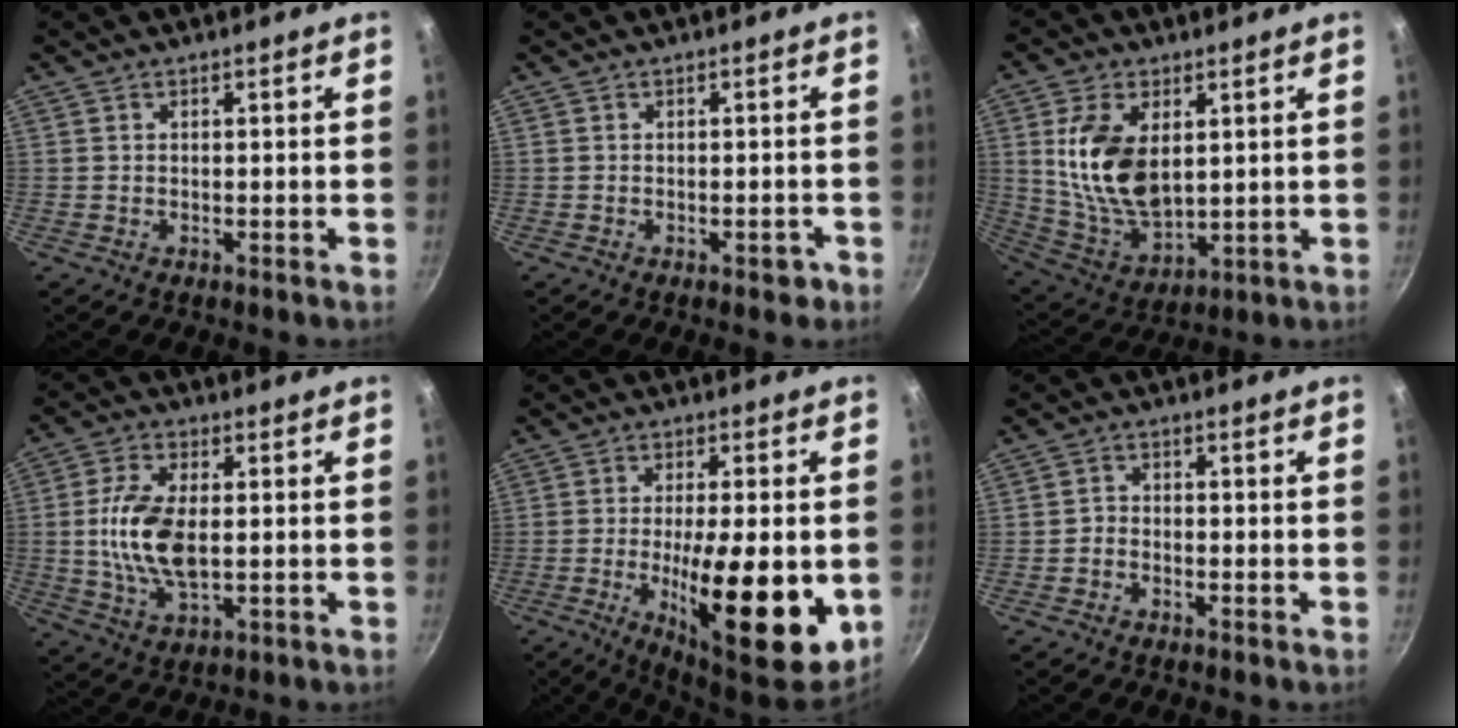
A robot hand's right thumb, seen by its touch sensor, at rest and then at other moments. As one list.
[{"total": 2.2, "force": [-1.2, 1.1, 1.5], "torque": [-0.009, 0.013, -0.009]}, {"total": 15.1, "force": [3.2, 8.8, 11.9], "torque": [-0.214, -0.027, 0.076]}, {"total": 11.4, "force": [0.2, 6.0, 9.7], "torque": [-0.195, 0.001, 0.004]}, {"total": 19.0, "force": [-3.9, 5.6, 17.7], "torque": [-0.253, -0.001, -0.053]}, {"total": 1.8, "force": [-1.3, 1.1, 0.7], "torque": [-0.010, 0.013, -0.027]}]